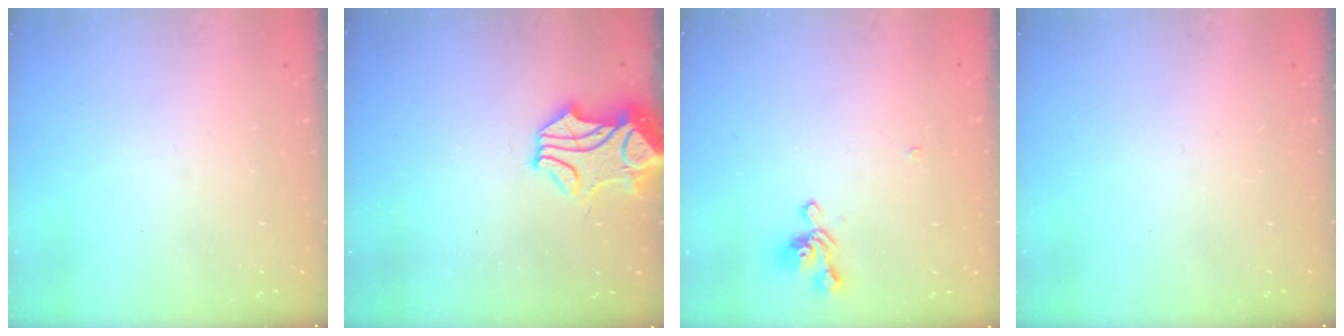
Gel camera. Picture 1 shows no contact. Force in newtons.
{"total": 2.2, "press": 1.8, "slide": 1.1}
{"total": 2.3, "press": 2.3, "slide": 0.1}
{"total": 0.0}